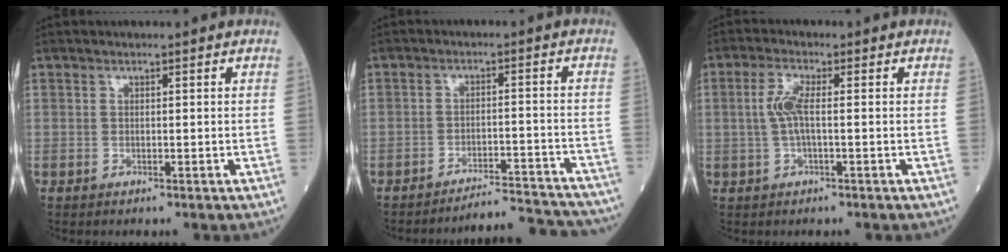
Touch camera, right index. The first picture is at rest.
{"total": 10.7, "force": [-10.7, -0.1, 0.2], "torque": [0.012, 0.022, -0.143]}
{"total": 4.0, "force": [0.1, 0.7, 3.9], "torque": [-0.092, 0.005, -0.001]}